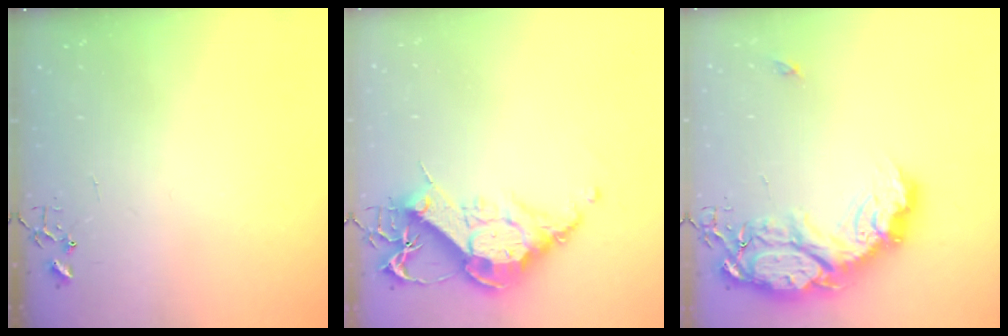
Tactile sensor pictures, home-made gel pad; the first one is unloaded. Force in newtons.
{"total": 14.3, "press": 14.2, "slide": 1.5}
{"total": 21.3, "press": 21.2, "slide": 1.6}